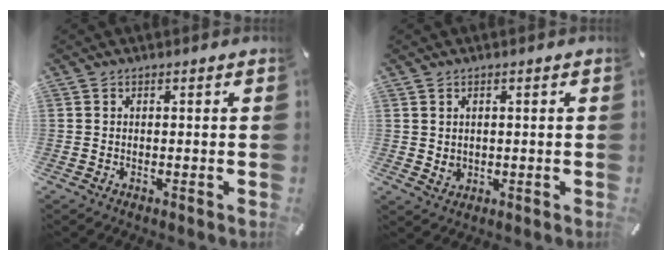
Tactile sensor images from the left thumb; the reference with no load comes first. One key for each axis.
{"total": 2.1, "fx": 0.8, "fy": 1.9, "fz": 0.5, "tx": -0.003, "ty": -0.001, "tz": 0.014}